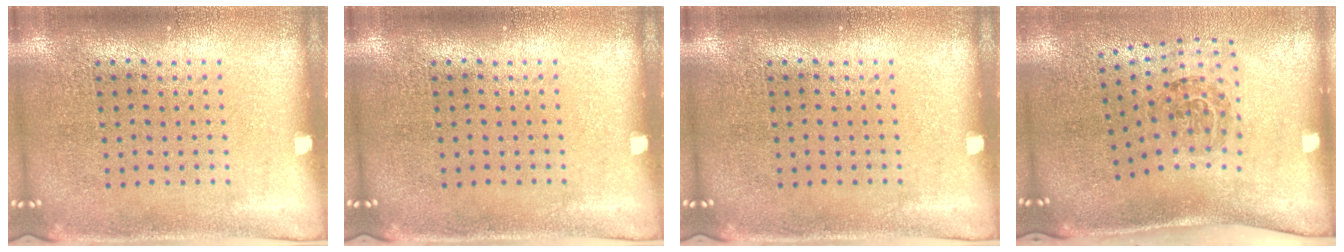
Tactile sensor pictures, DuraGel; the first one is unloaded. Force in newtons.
{"total": 0.0}
{"total": 0.0}
{"total": 1.8, "press": 1.2, "slide": 1.4}